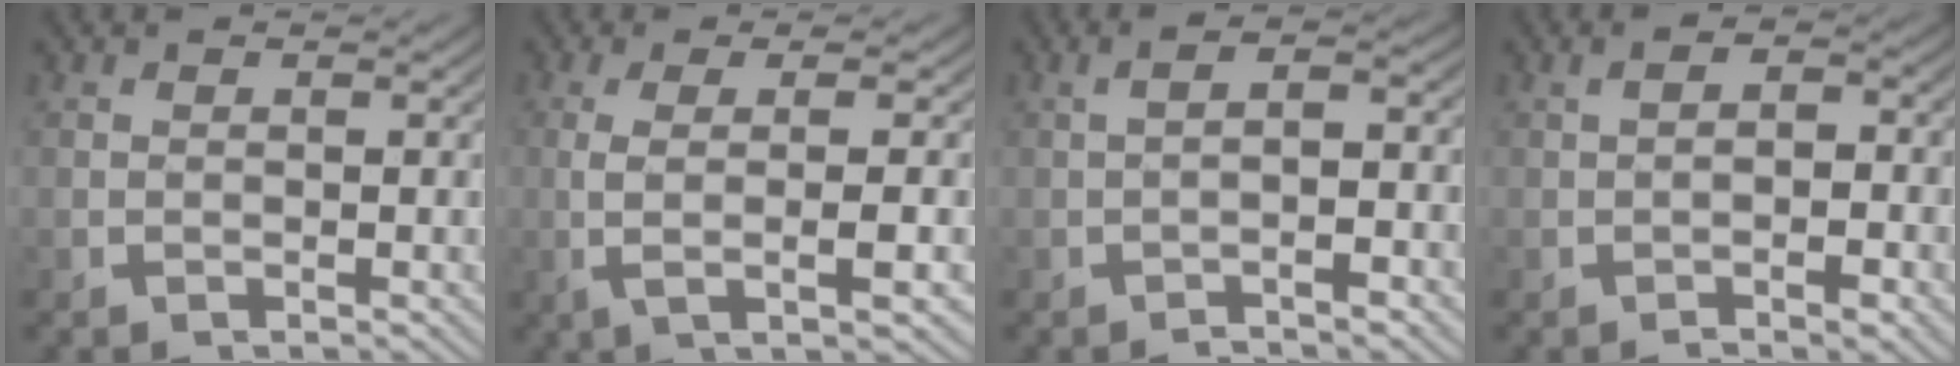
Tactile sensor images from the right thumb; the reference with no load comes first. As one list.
[{"total": 6.2, "force": [-0.2, 1.6, 6.0], "torque": [-0.123, -0.001, 0.003]}, {"total": 3.5, "force": [-0.8, 1.2, 3.2], "torque": [-0.046, 0.013, -0.019]}, {"total": 2.5, "force": [-0.9, 1.3, 2.0], "torque": [-0.023, 0.003, -0.018]}]